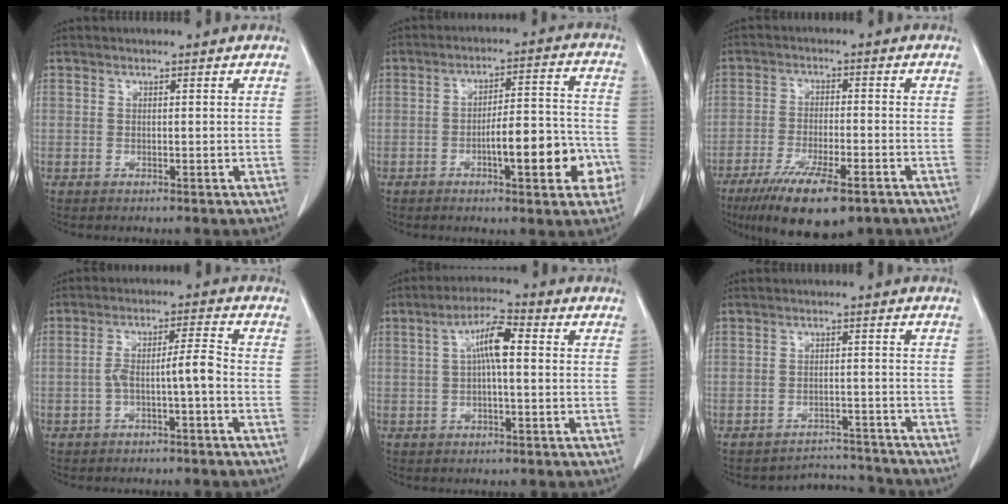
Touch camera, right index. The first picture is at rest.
{"total": 11.5, "force": [-4.3, 2.7, 10.3], "torque": [-0.141, 0.026, -0.058]}
{"total": 13.0, "force": [-8.7, 2.9, 9.2], "torque": [-0.154, -0.028, -0.136]}
{"total": 5.1, "force": [-1.8, 0.3, 4.8], "torque": [-0.091, 0.024, -0.026]}
{"total": 6.2, "force": [0.9, 1.2, 6.0], "torque": [-0.113, 0.018, 0.012]}
{"total": 5.1, "force": [-4.7, 1.0, -1.7], "torque": [0.029, 0.023, -0.061]}